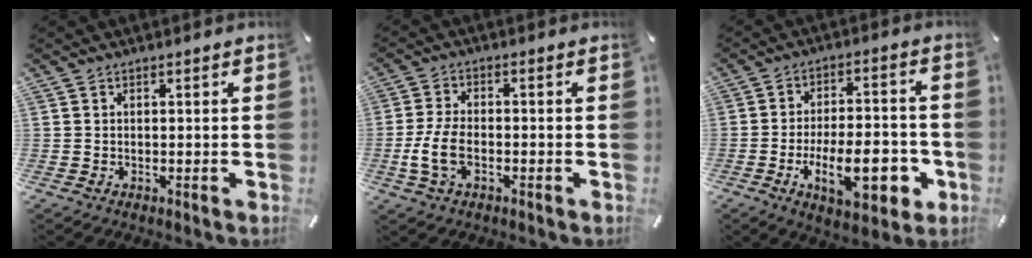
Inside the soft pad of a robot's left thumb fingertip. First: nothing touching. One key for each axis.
{"total": 6.6, "fx": -2.2, "fy": 3.6, "fz": 5.0, "tx": -0.112, "ty": 0.002, "tz": -0.040}
{"total": 17.1, "fx": -5.2, "fy": 7.5, "fz": 14.5, "tx": -0.210, "ty": 0.006, "tz": -0.076}